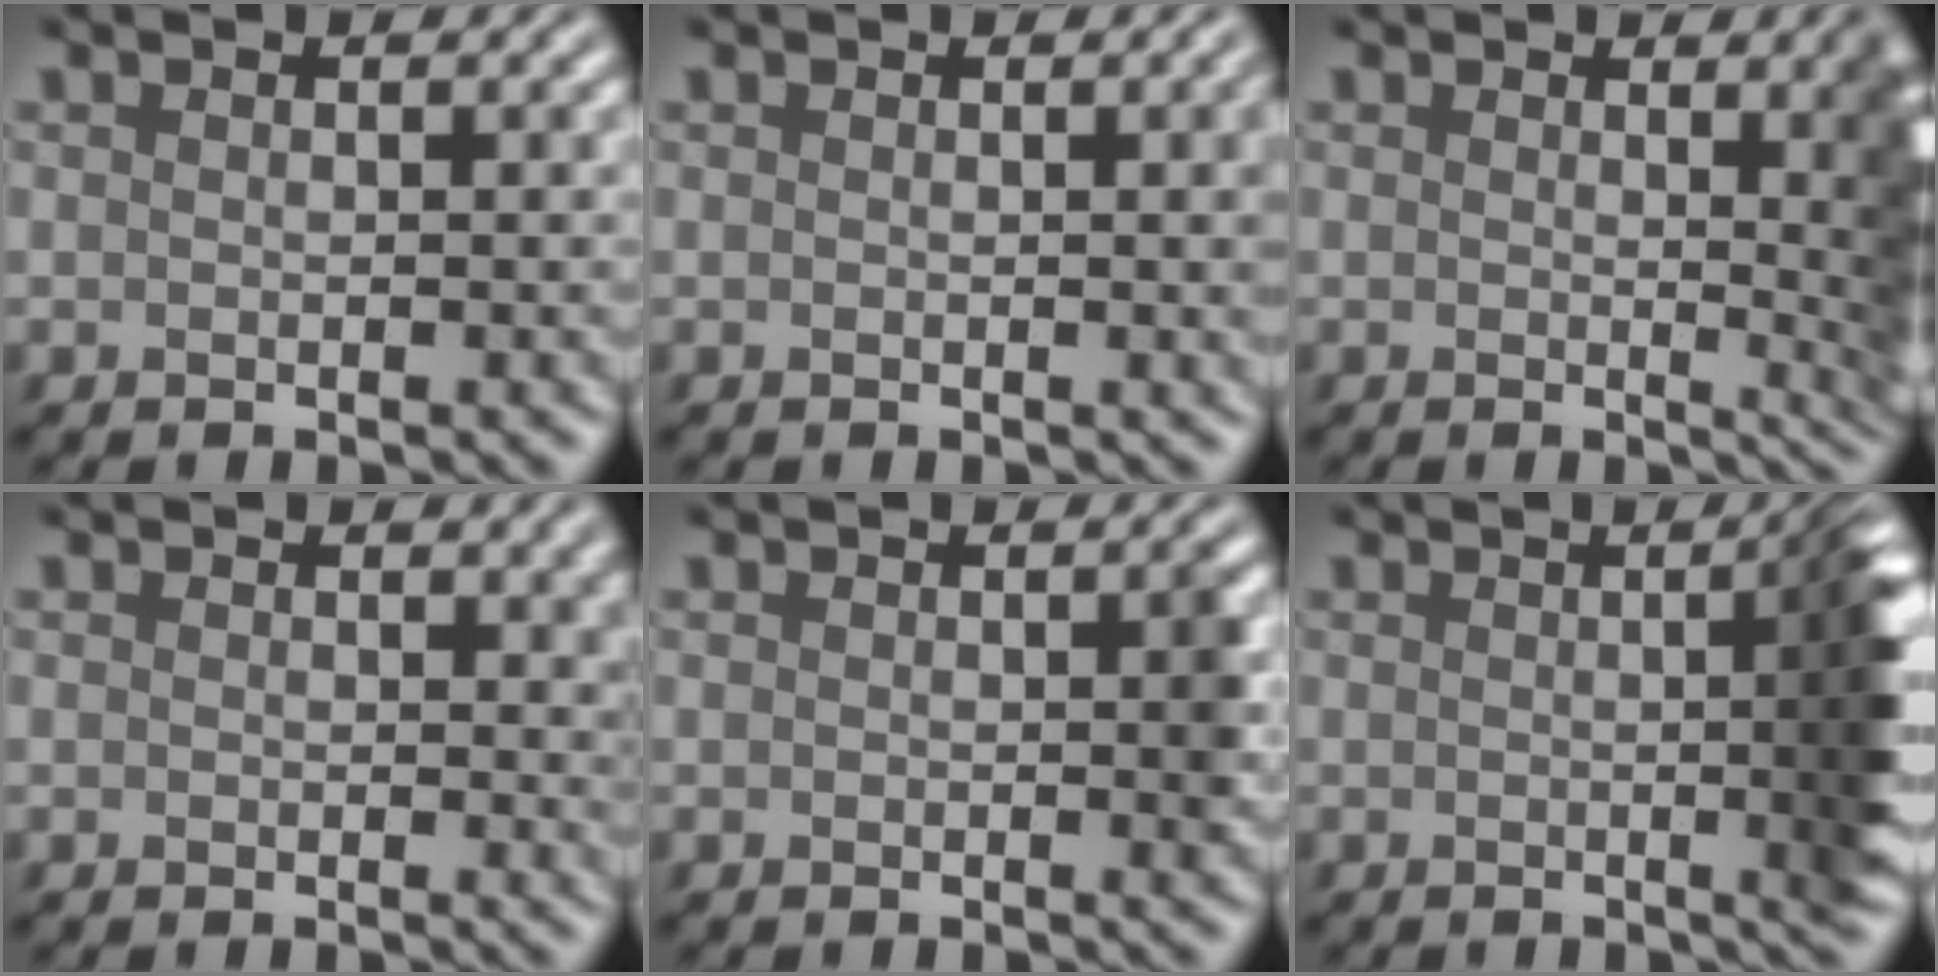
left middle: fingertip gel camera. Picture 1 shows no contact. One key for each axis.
{"total": 3.6, "fx": 0.4, "fy": 1.2, "fz": 3.3, "tx": -0.027, "ty": 0.007, "tz": 0.002}
{"total": 6.8, "fx": 1.1, "fy": 2.7, "fz": 6.1, "tx": -0.029, "ty": 0.000, "tz": 0.014}
{"total": 1.6, "fx": 0.6, "fy": 1.1, "fz": 1.1, "tx": -0.006, "ty": -0.003, "tz": 0.004}
{"total": 1.3, "fx": 0.0, "fy": 0.4, "fz": 1.2, "tx": -0.012, "ty": -0.002, "tz": 0.001}
{"total": 7.6, "fx": 0.3, "fy": 2.4, "fz": 7.2, "tx": -0.056, "ty": 0.007, "tz": 0.004}